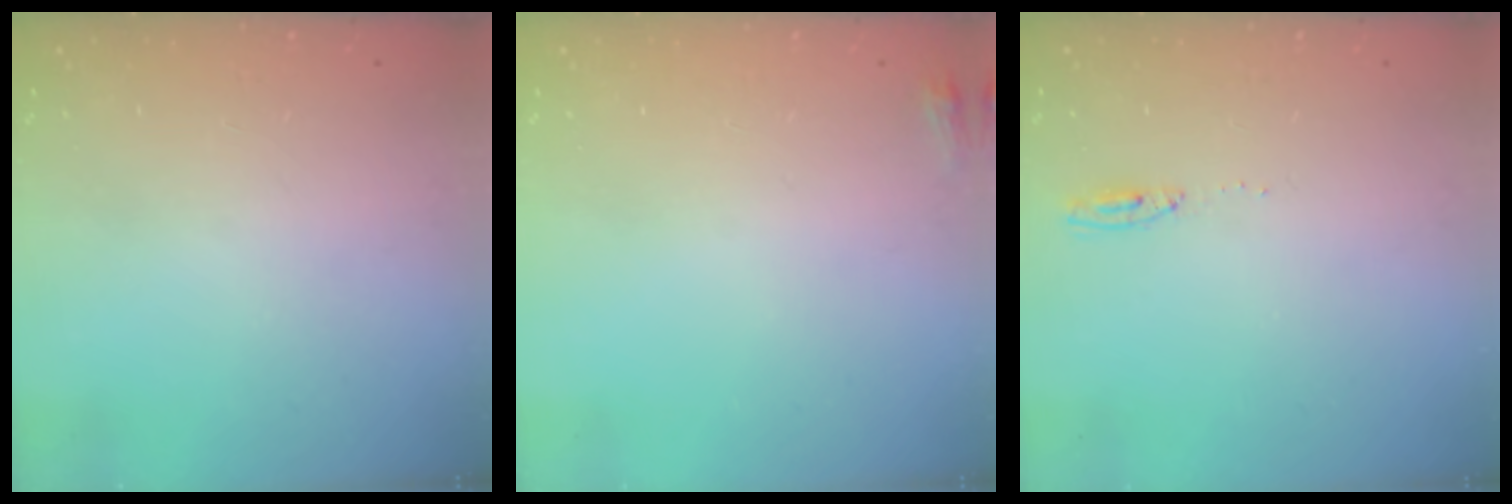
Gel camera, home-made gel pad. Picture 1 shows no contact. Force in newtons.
{"total": 3.2, "press": 2.9, "slide": 1.3}
{"total": 4.6, "press": 4.4, "slide": 1.3}